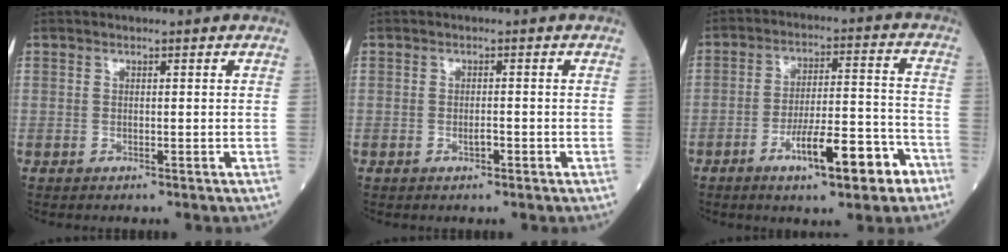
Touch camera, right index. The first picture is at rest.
{"total": 1.2, "force": [-0.5, 0.4, 1.0], "torque": [-0.020, 0.000, -0.008]}
{"total": 11.8, "force": [-6.4, 2.4, 9.6], "torque": [-0.153, 0.014, -0.094]}